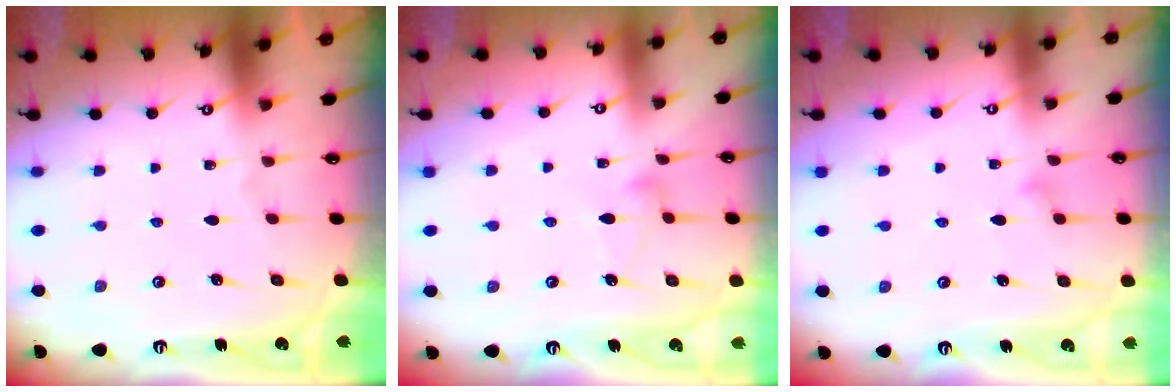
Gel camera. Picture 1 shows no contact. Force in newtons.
{"total": 6.8, "press": 6.8, "slide": 0.4}
{"total": 8.9, "press": 8.9, "slide": 0.5}